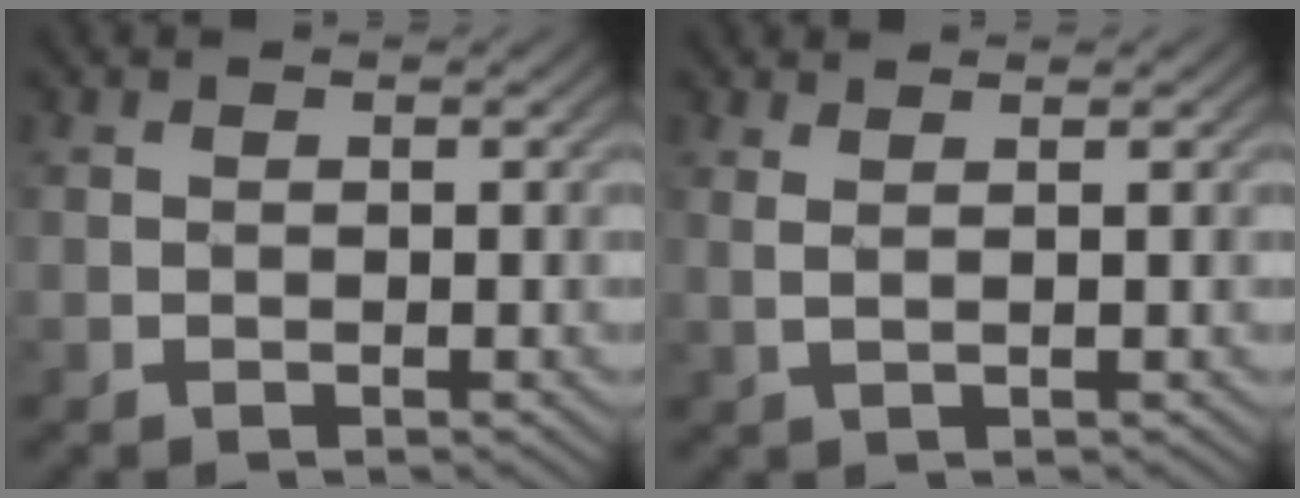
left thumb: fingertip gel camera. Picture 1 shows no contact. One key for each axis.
{"total": 1.5, "fx": 1.0, "fy": -0.3, "fz": 1.0, "tx": -0.018, "ty": -0.008, "tz": 0.022}